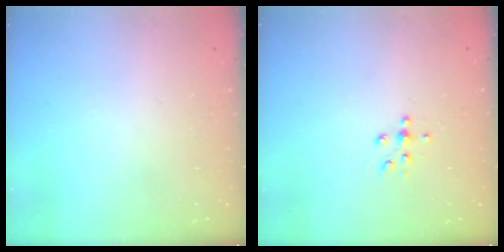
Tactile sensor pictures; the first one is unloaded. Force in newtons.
{"total": 5.8, "press": 5.5, "slide": 2.0}